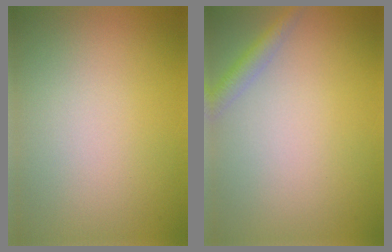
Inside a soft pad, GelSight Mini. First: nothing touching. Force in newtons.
{"total": 1.8, "press": 1.8, "slide": 0.1}